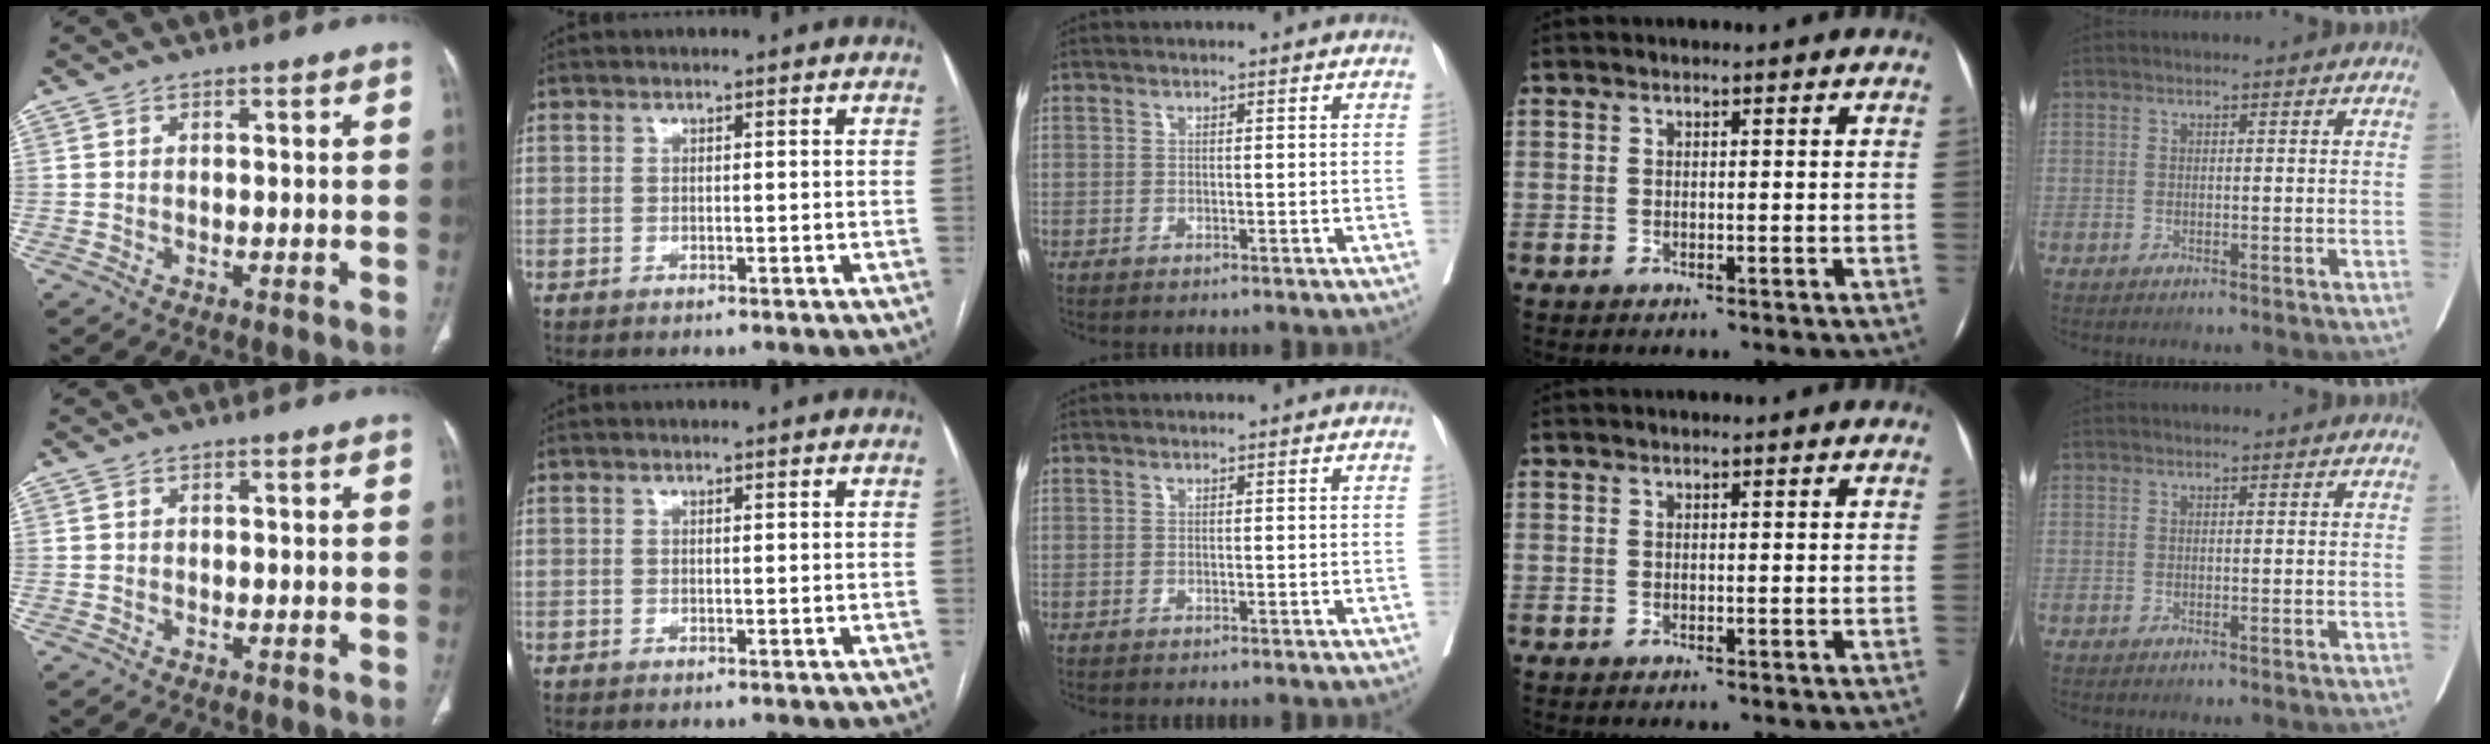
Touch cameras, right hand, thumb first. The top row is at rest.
{}